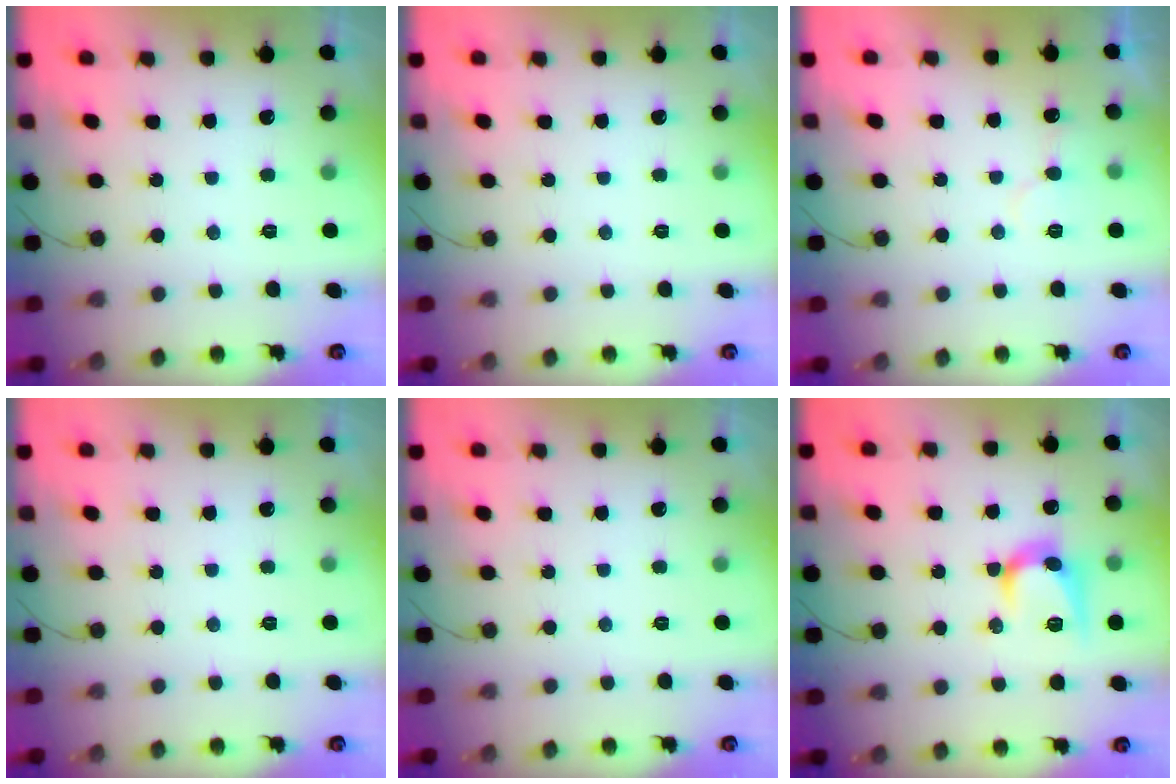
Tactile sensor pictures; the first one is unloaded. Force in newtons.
{"total": 0.0}
{"total": 7.2, "press": 7.2, "slide": 0.5}
{"total": 0.0}
{"total": 0.0}
{"total": 11.1, "press": 11.1, "slide": 0.6}